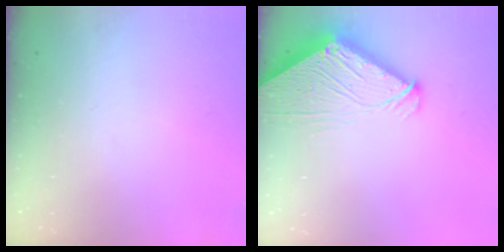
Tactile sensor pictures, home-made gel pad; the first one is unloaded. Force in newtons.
{"total": 7.8, "press": 7.8, "slide": 0.9}